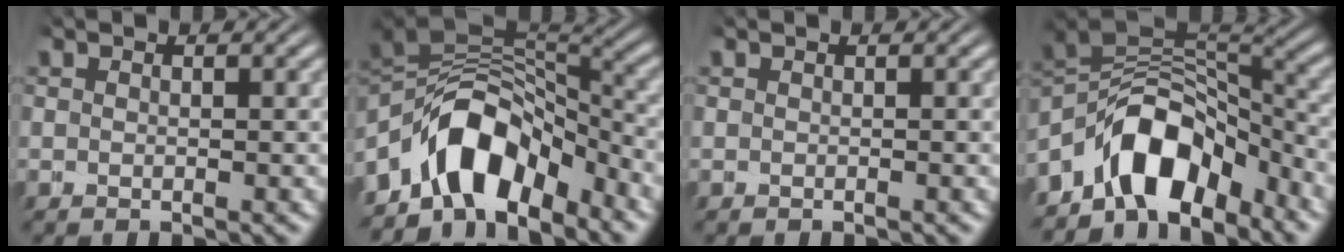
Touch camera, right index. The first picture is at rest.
{"total": 11.8, "force": [-2.3, 8.8, 7.5], "torque": [-0.144, -0.013, -0.042]}
{"total": 0.0}
{"total": 11.0, "force": [-2.9, 8.0, 7.0], "torque": [-0.131, -0.016, -0.049]}